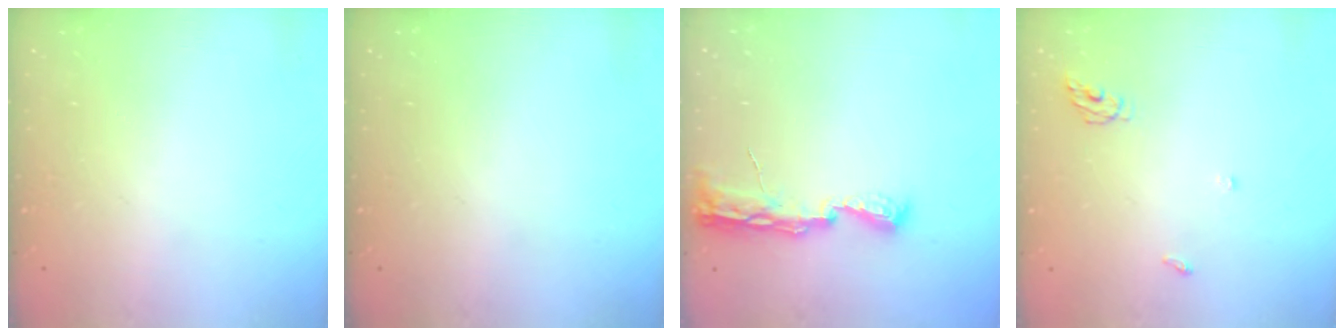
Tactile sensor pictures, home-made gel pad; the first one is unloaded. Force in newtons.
{"total": 0.0}
{"total": 8.5, "press": 8.5, "slide": 1.2}
{"total": 5.2, "press": 5.1, "slide": 0.3}